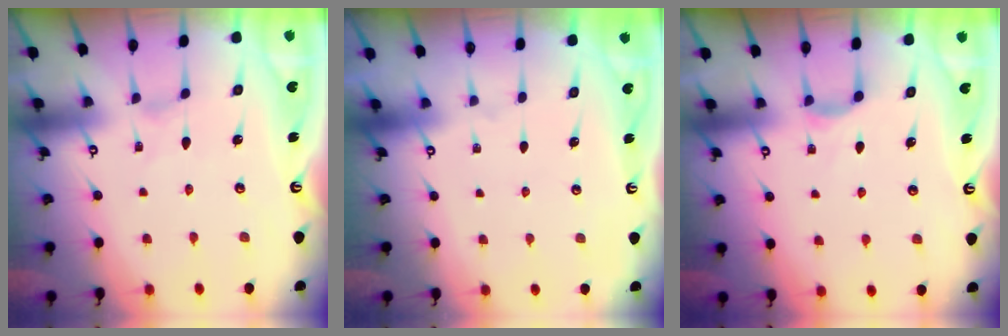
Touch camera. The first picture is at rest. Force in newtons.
{"total": 0.0}
{"total": 3.1, "press": 3.1, "slide": 0.5}